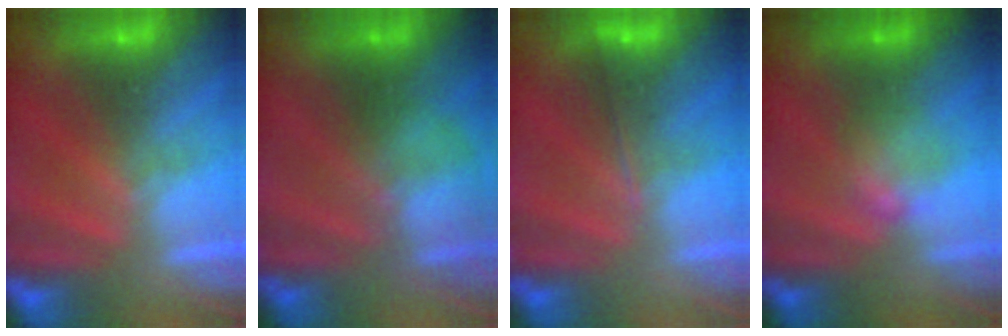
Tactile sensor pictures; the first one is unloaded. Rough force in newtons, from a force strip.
{"total": 2.2}
{"total": 1.8}
{"total": 2.2}